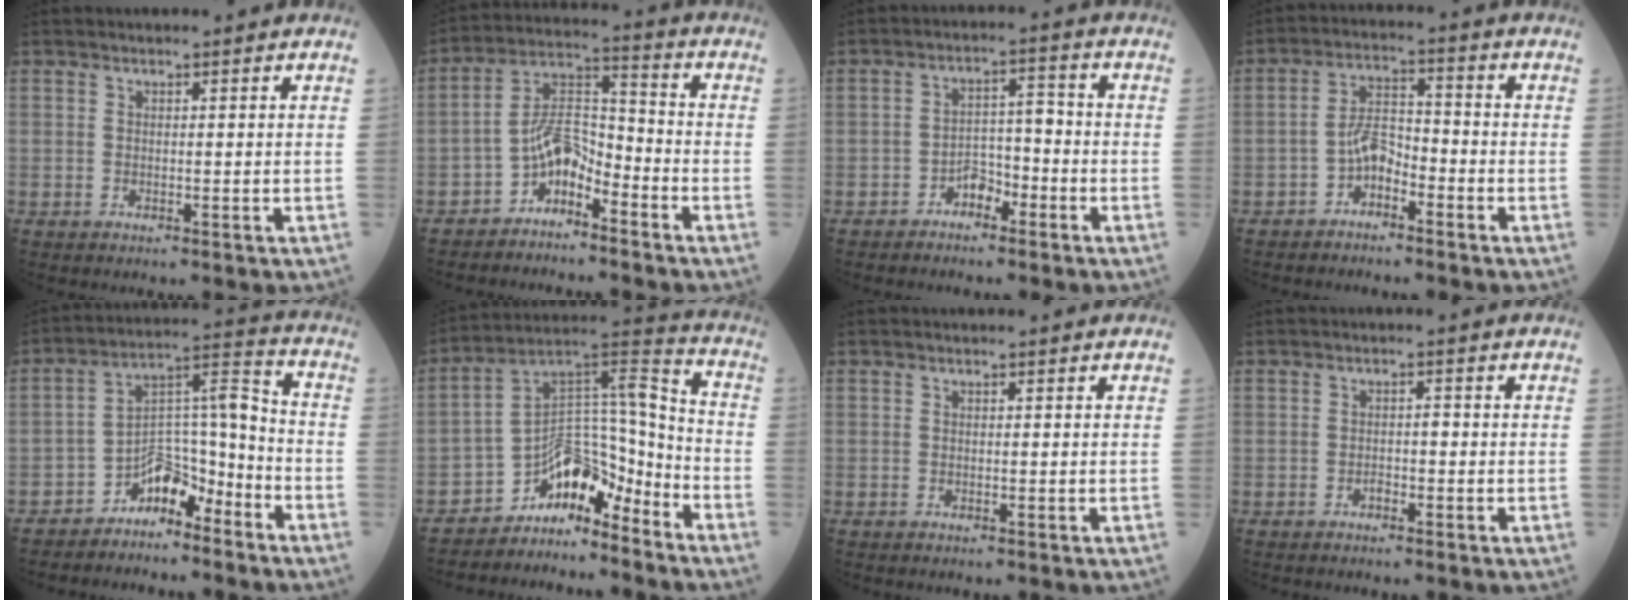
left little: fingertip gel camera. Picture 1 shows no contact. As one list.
[{"total": 6.2, "force": [-4.4, 2.5, 3.6], "torque": [-0.074, 0.020, -0.090]}, {"total": 4.1, "force": [-2.8, 2.2, 2.0], "torque": [-0.030, 0.014, -0.051]}, {"total": 4.2, "force": [-2.5, 2.1, 2.7], "torque": [-0.055, 0.011, -0.052]}, {"total": 7.9, "force": [-6.0, 3.2, 3.9], "torque": [-0.066, 0.042, -0.106]}, {"total": 9.4, "force": [-8.2, 3.2, 3.5], "torque": [-0.053, 0.057, -0.142]}, {"total": 0.0}, {"total": 1.2, "force": [-0.7, 0.6, 0.7], "torque": [-0.008, 0.004, -0.013]}]